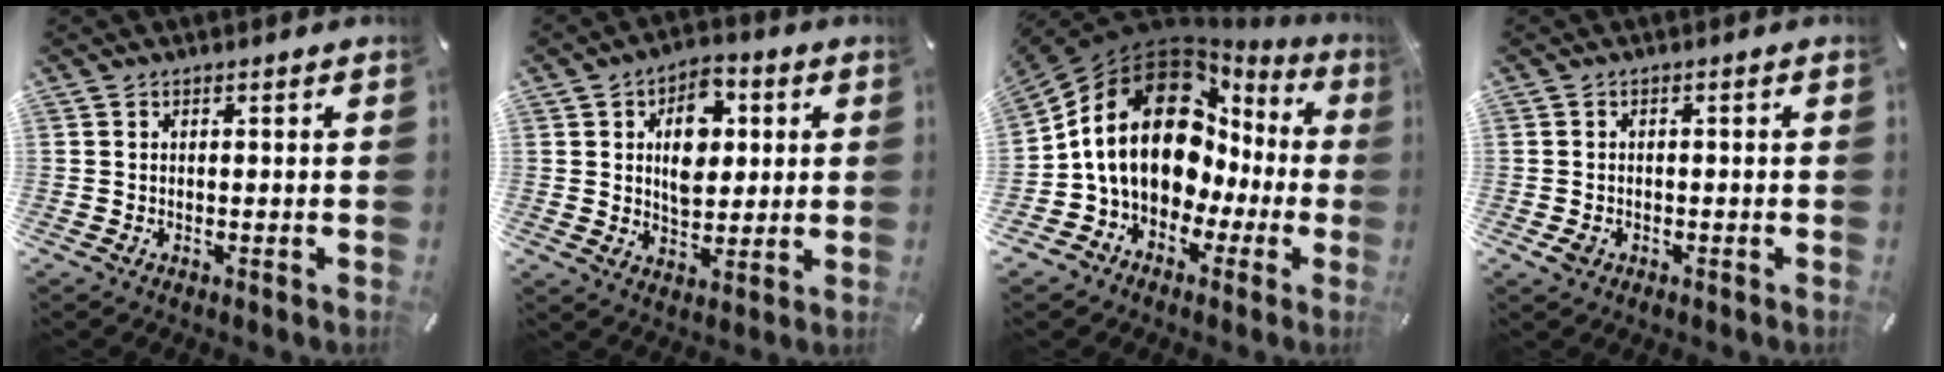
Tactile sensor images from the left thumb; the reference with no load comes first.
{"total": 11.0, "force": [2.7, 7.9, 7.2], "torque": [-0.095, 0.000, 0.043]}
{"total": 20.8, "force": [4.3, 15.2, 13.5], "torque": [-0.255, -0.030, 0.077]}
{"total": 1.9, "force": [-0.9, 1.3, 1.0], "torque": [-0.019, 0.003, -0.016]}